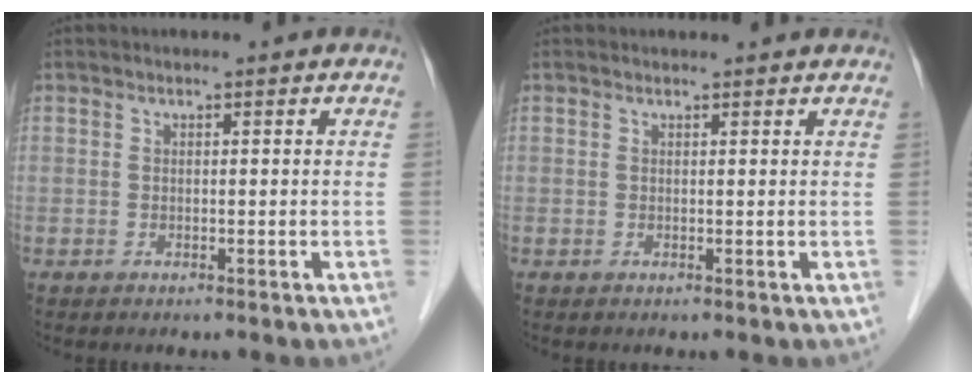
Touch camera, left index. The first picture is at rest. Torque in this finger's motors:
{"motor_torque": [0.52, -0.71, 0.03, 0.00]}